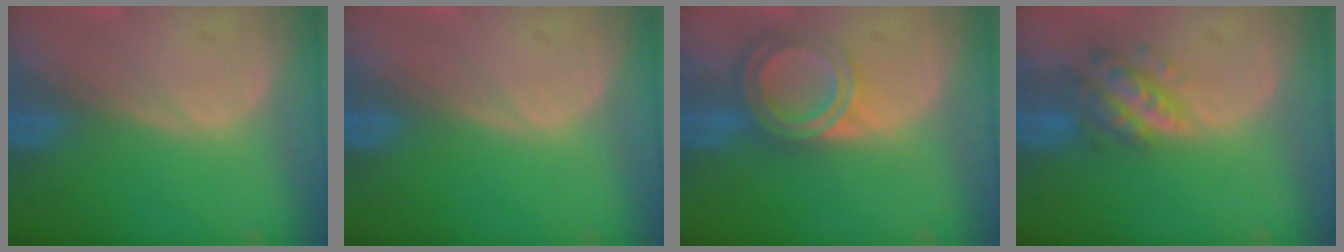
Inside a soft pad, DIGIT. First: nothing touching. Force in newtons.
{"total": 0.0}
{"total": 6.4, "press": 5.4, "slide": 3.4}
{"total": 5.8, "press": 5.3, "slide": 2.4}